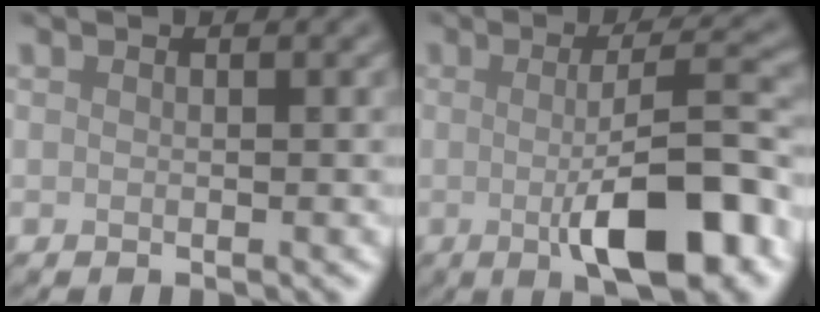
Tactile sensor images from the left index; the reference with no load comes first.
{"total": 9.4, "force": [-1.9, 2.3, 8.9], "torque": [-0.124, 0.002, -0.031]}